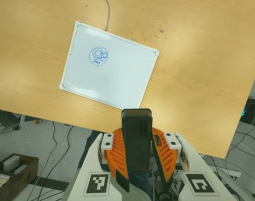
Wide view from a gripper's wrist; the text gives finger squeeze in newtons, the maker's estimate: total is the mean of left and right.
{"total": 9.2, "left": 7.5, "right": 10.9}